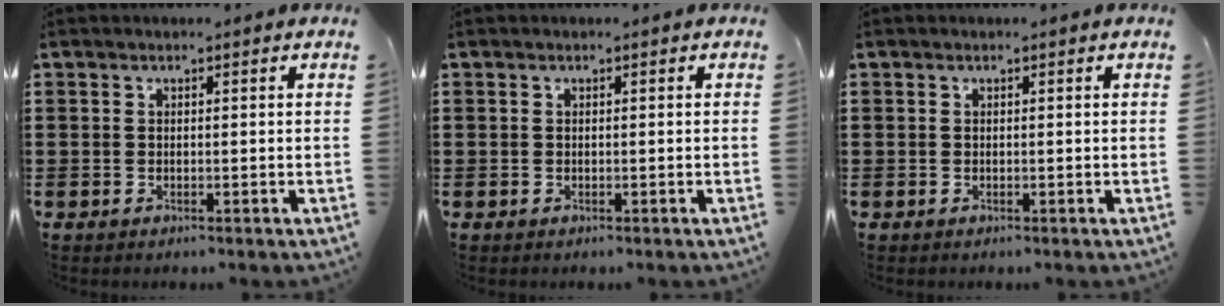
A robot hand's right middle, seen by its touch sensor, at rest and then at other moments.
{"total": 0.0}
{"total": 0.0}